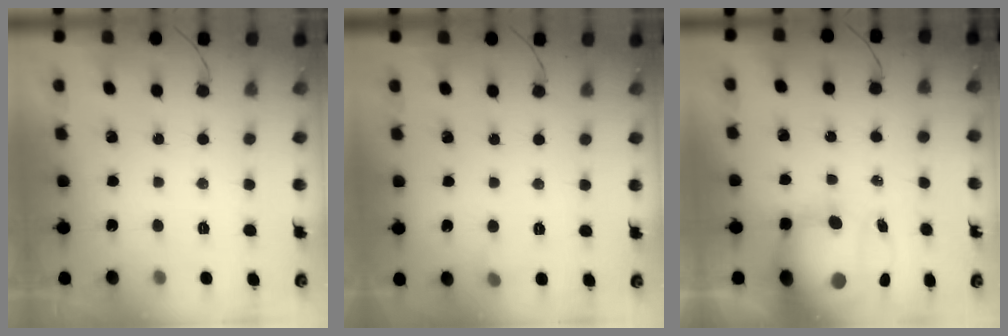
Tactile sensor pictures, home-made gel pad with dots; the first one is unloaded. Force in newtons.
{"total": 3.8, "press": 3.6, "slide": 1.3}
{"total": 13.2, "press": 12.8, "slide": 3.2}